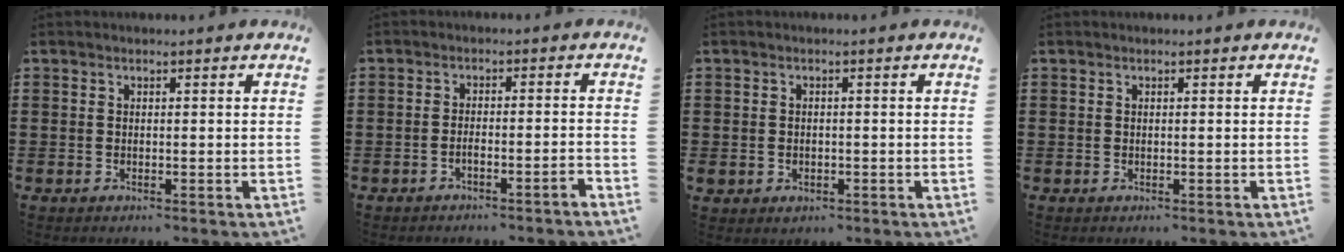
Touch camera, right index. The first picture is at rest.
{"total": 2.0, "force": [-1.7, 0.0, 1.1], "torque": [-0.021, 0.003, -0.032]}
{"total": 1.1, "force": [-0.3, 1.0, 0.4], "torque": [-0.011, 0.003, -0.008]}
{"total": 0.0}